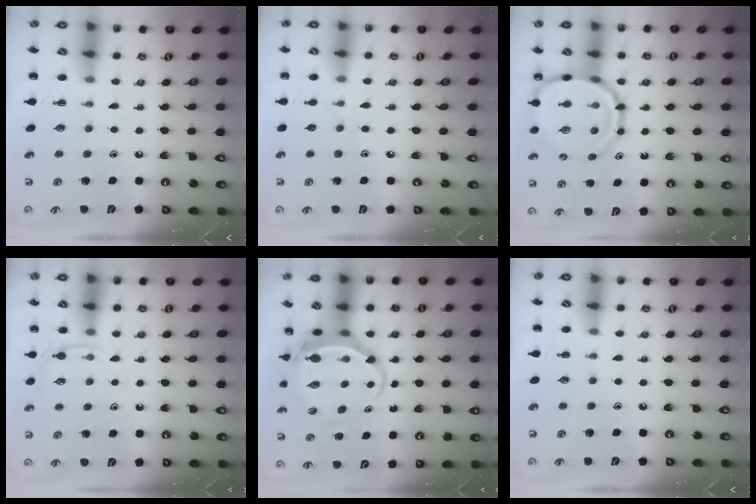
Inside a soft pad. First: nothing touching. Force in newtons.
{"total": 2.5, "press": 2.3, "slide": 1.0}
{"total": 13.6, "press": 13.3, "slide": 3.1}
{"total": 4.0, "press": 3.8, "slide": 1.3}
{"total": 6.3, "press": 6.2, "slide": 1.4}
{"total": 0.0}